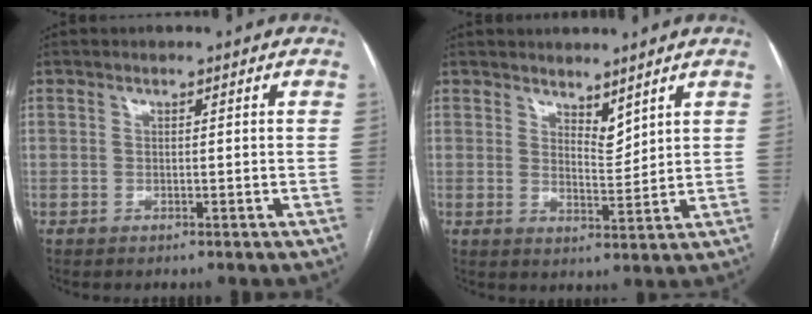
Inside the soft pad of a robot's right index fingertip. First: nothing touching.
{"total": 3.9, "force": [3.1, 1.3, 1.8], "torque": [-0.029, -0.010, 0.062]}